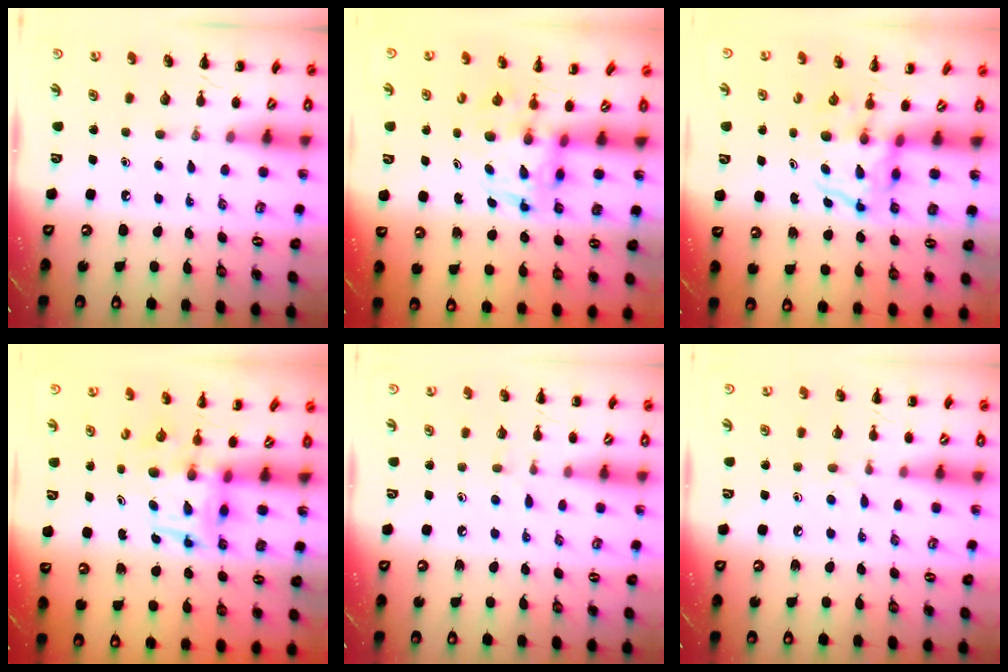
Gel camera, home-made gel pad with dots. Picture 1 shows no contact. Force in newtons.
{"total": 3.4, "press": 3.4, "slide": 0.6}
{"total": 3.8, "press": 3.7, "slide": 0.5}
{"total": 3.9, "press": 3.9, "slide": 0.7}
{"total": 4.2, "press": 3.8, "slide": 1.9}
{"total": 4.3, "press": 4.0, "slide": 1.7}